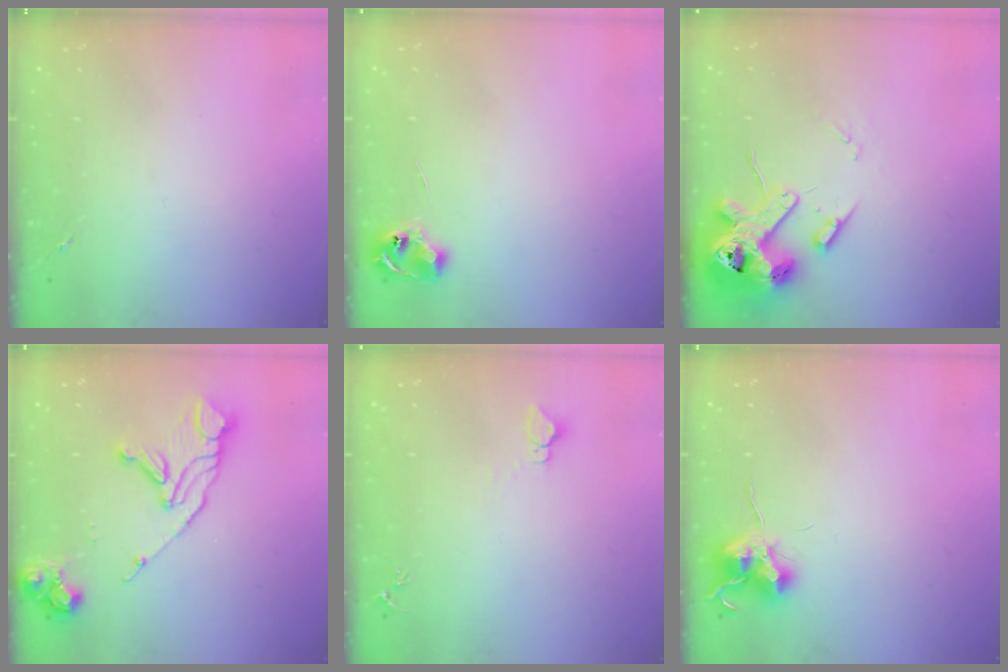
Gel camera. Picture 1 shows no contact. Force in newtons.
{"total": 6.0, "press": 6.0, "slide": 0.7}
{"total": 14.8, "press": 14.7, "slide": 2.3}
{"total": 14.7, "press": 14.6, "slide": 1.7}
{"total": 2.8, "press": 2.8, "slide": 0.2}
{"total": 10.9, "press": 10.8, "slide": 0.8}